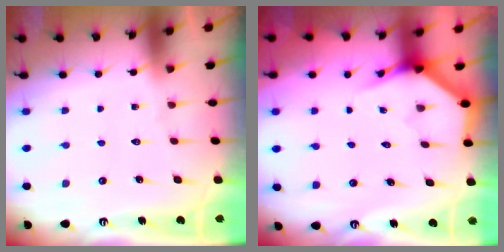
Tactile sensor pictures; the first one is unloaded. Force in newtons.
{"total": 3.7, "press": 3.7, "slide": 0.4}